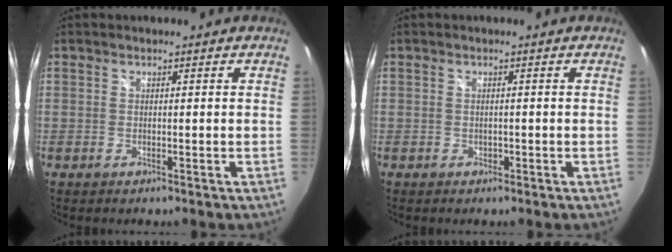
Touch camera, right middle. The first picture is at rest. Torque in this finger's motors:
{"motor_torque": [-0.01, 0.08, 0.00, 0.00]}